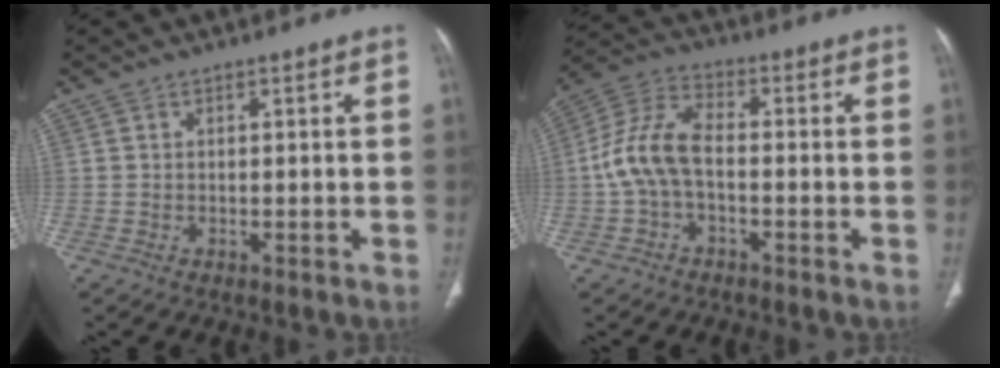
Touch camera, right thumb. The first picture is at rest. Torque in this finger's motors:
{"motor_torque": [-0.13, 0.32, 0.51, -0.47, 0.12]}